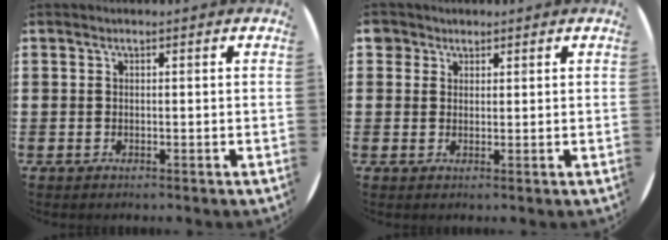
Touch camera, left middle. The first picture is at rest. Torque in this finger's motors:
{"motor_torque": [0.27, -0.21, -0.01, 0.00]}